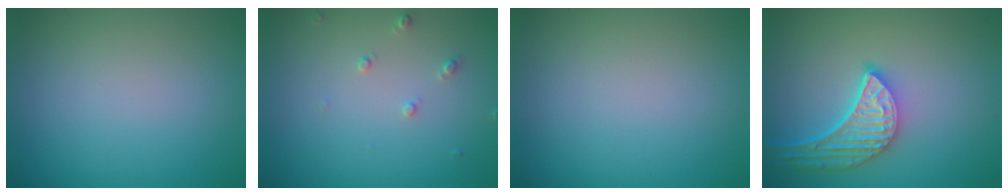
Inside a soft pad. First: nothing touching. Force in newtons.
{"total": 1.1, "press": 1.1, "slide": 0.2}
{"total": 0.0}
{"total": 5.2, "press": 4.2, "slide": 3.1}